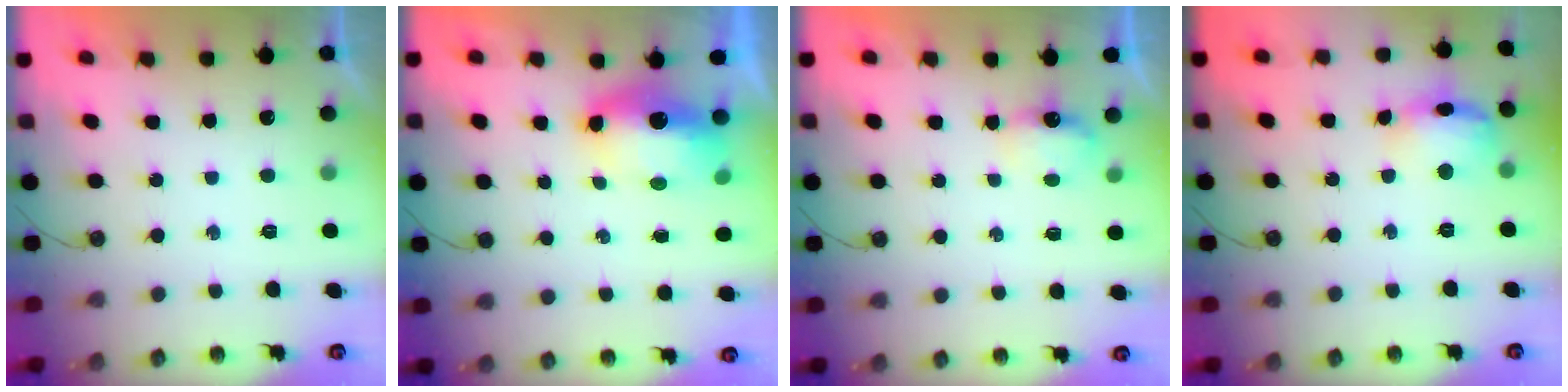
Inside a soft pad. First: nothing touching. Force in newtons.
{"total": 7.9, "press": 7.9, "slide": 0.8}
{"total": 5.2, "press": 5.1, "slide": 0.7}
{"total": 12.8, "press": 12.7, "slide": 1.3}